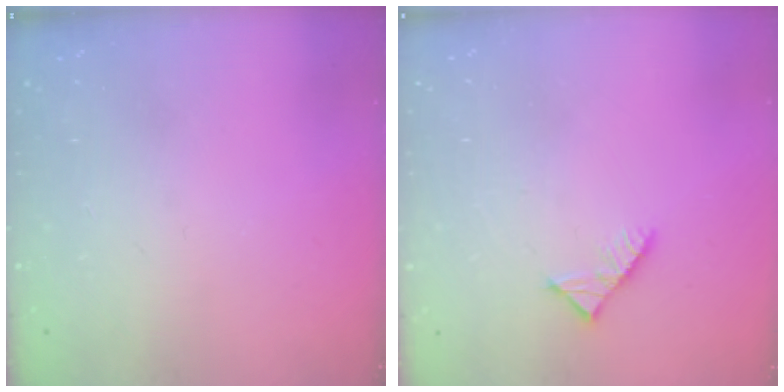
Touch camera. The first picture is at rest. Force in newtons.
{"total": 3.3, "press": 3.2, "slide": 0.4}